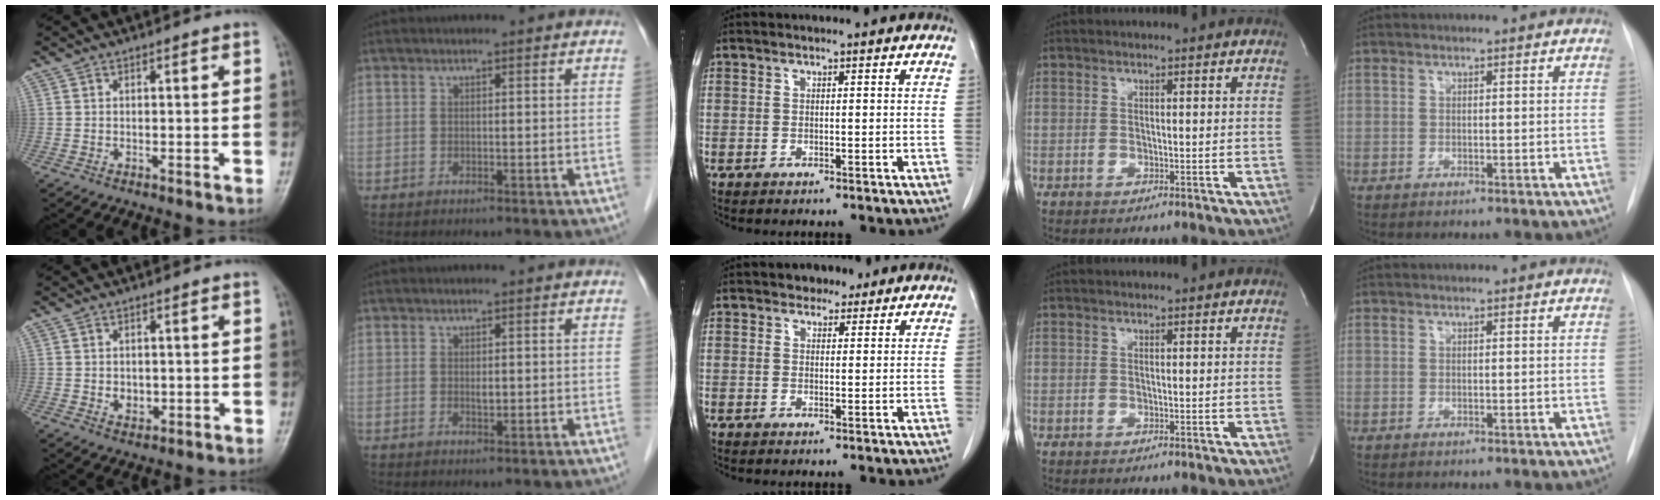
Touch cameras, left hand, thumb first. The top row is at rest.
{"thumb": {"total": 2.7, "force": [-0.1, 2.1, 1.6], "torque": [-0.016, -0.002, 0.006]}, "index": {"total": 0.9, "force": [0.1, 0.4, 0.8], "torque": [-0.014, -0.002, 0.004]}, "middle": {"total": 2.7, "force": [2.0, 1.6, 0.7], "torque": [-0.011, 0.006, 0.029]}}